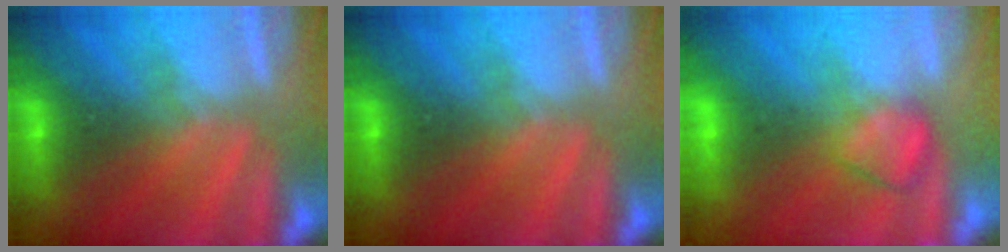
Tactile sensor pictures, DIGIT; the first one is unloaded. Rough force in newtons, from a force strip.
{"total": 0.0}
{"total": 4.4}